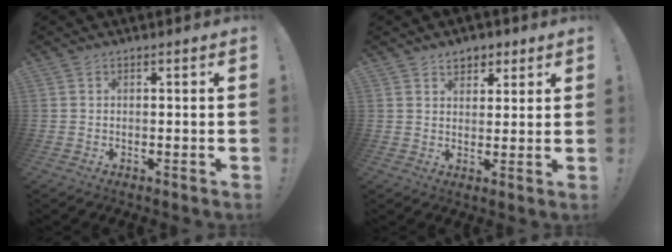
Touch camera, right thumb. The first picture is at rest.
{"total": 4.8, "force": [3.0, 3.5, 1.4], "torque": [-0.003, -0.014, 0.052]}